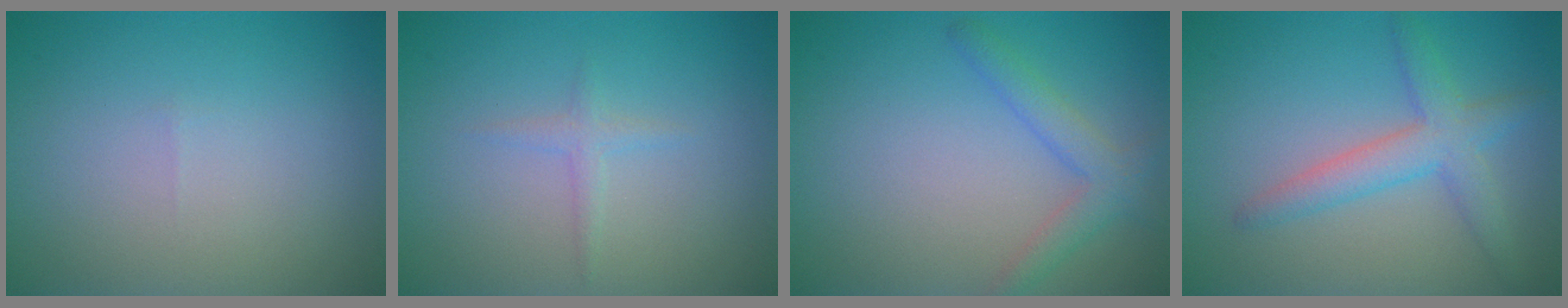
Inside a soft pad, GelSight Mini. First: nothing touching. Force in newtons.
{"total": 1.1, "press": 1.1, "slide": 0.0}
{"total": 2.5, "press": 2.5, "slide": 0.3}
{"total": 3.6, "press": 3.6, "slide": 0.1}